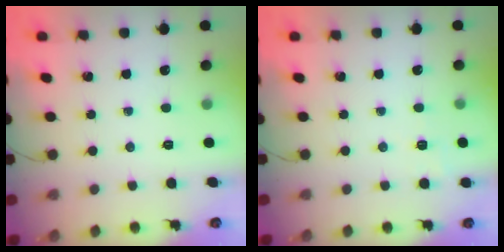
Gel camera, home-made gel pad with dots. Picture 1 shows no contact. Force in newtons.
{"total": 1.9, "press": 0.9, "slide": 1.7}